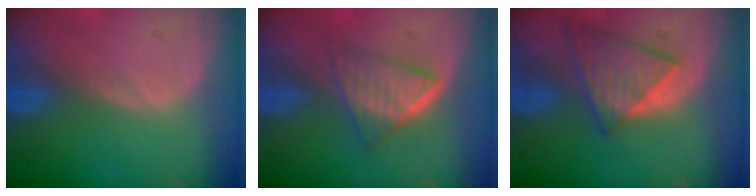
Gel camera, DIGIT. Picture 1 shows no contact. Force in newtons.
{"total": 6.6, "press": 5.5, "slide": 3.6}
{"total": 6.9, "press": 6.9, "slide": 1.0}